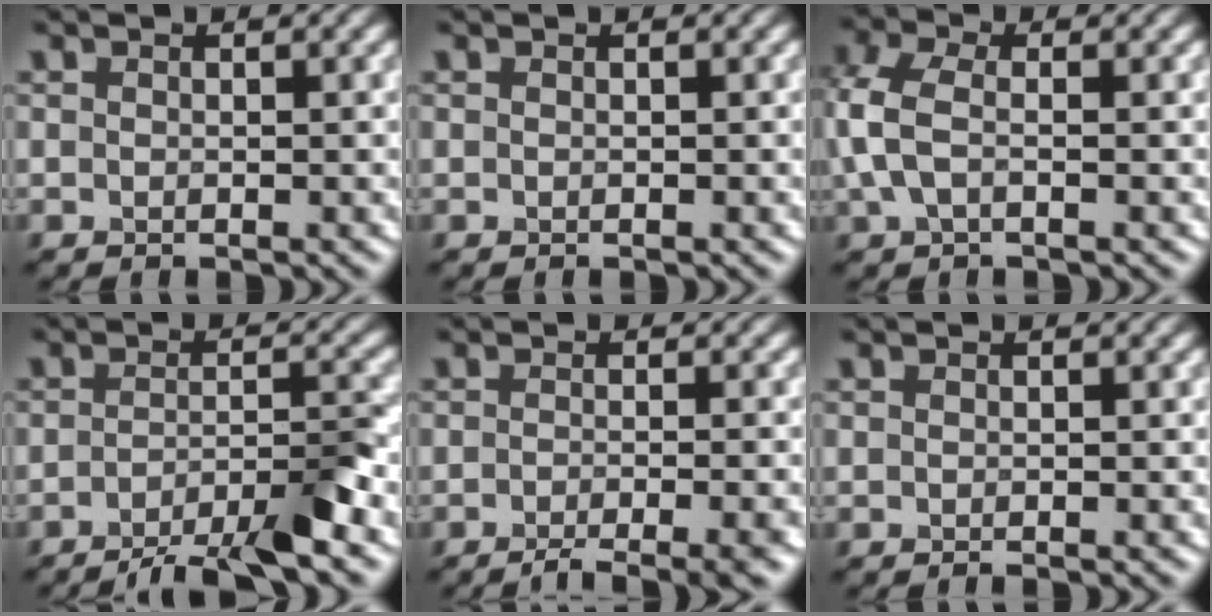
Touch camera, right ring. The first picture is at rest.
{"total": 0.0}
{"total": 4.3, "force": [0.1, 2.5, 3.5], "torque": [-0.092, 0.011, -0.008]}
{"total": 5.7, "force": [-3.8, 1.1, 4.2], "torque": [-0.054, 0.006, -0.067]}
{"total": 5.9, "force": [-3.8, 1.4, 4.3], "torque": [-0.046, 0.000, -0.055]}
{"total": 1.0, "force": [-0.5, 0.2, 0.8], "torque": [-0.007, -0.004, -0.009]}